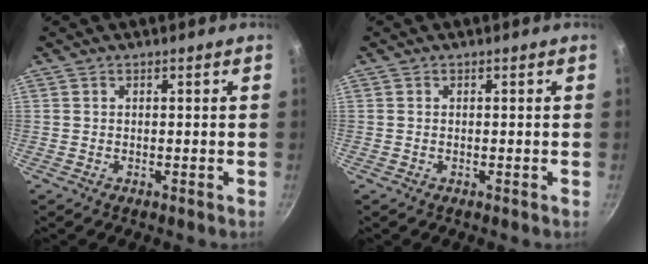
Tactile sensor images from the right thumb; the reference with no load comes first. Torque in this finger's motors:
{"motor_torque": [-0.15, -0.10, -0.24, -0.07, 0.05]}